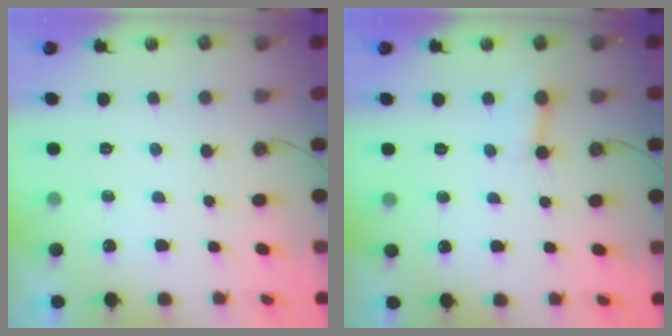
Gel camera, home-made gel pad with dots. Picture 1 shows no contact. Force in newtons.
{"total": 2.5, "press": 2.5, "slide": 0.2}